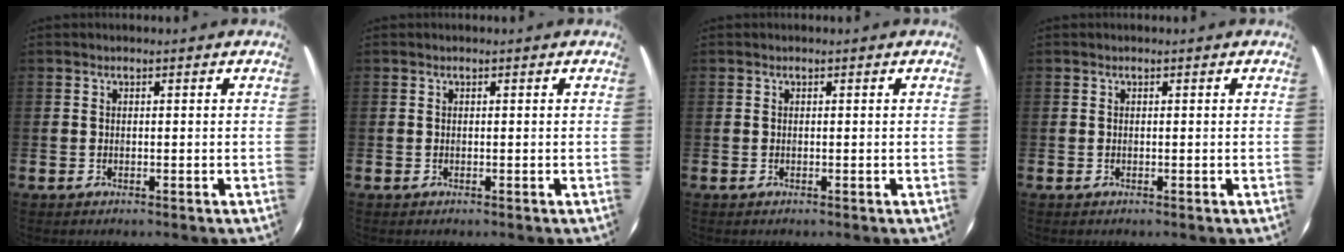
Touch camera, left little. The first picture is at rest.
{"total": 0.0}
{"total": 0.0}
{"total": 0.0}